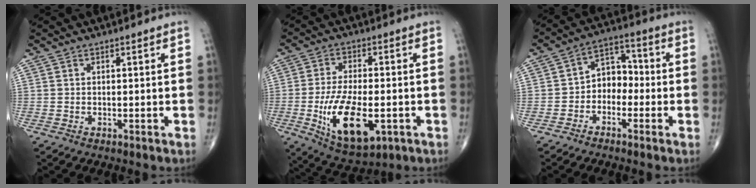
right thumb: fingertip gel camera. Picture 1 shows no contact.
{"total": 15.0, "force": [-3.9, 7.0, 12.6], "torque": [-0.222, -0.004, -0.054]}
{"total": 6.8, "force": [-1.9, 5.2, 3.9], "torque": [-0.031, 0.040, -0.051]}